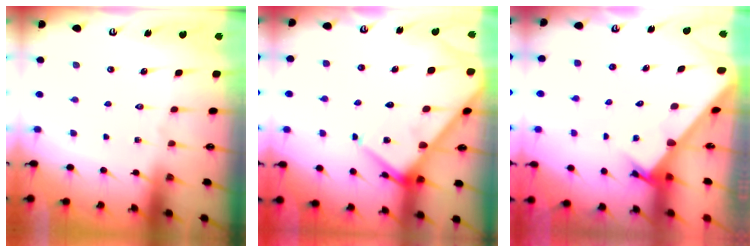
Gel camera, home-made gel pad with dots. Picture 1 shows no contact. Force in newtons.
{"total": 15.2, "press": 15.2, "slide": 1.6}
{"total": 2.6, "press": 2.6, "slide": 0.3}